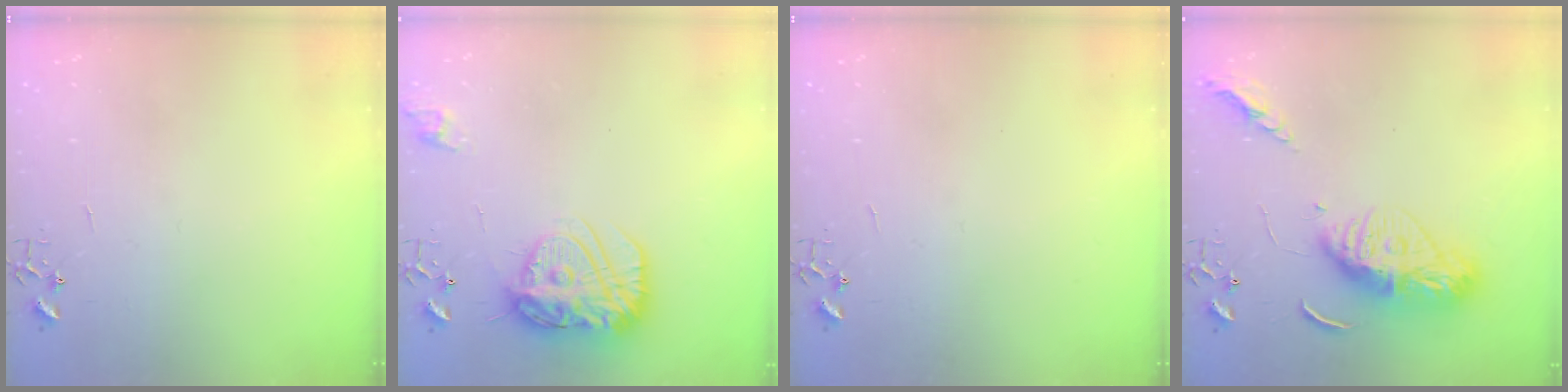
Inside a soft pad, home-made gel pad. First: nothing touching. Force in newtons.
{"total": 16.5, "press": 16.5, "slide": 1.6}
{"total": 0.0}
{"total": 13.5, "press": 13.5, "slide": 1.2}